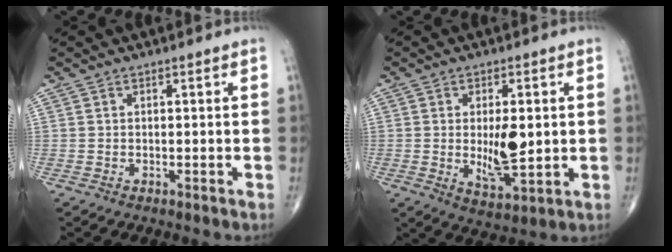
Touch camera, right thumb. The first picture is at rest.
{"total": 9.3, "force": [0.1, 4.2, 8.3], "torque": [-0.120, -0.017, 0.013]}